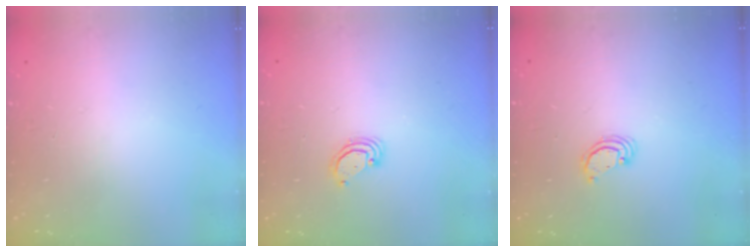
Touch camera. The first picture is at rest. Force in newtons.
{"total": 3.1, "press": 3.1, "slide": 0.2}
{"total": 2.6, "press": 2.6, "slide": 0.2}